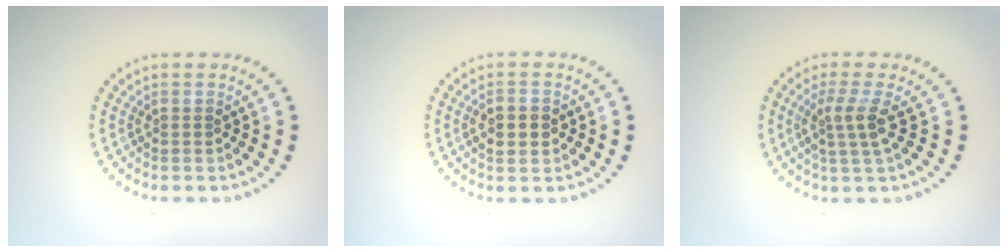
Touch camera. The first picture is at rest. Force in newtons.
{"total": 3.1, "press": 3.1, "slide": 0.2}
{"total": 2.7, "press": 2.0, "slide": 1.8}